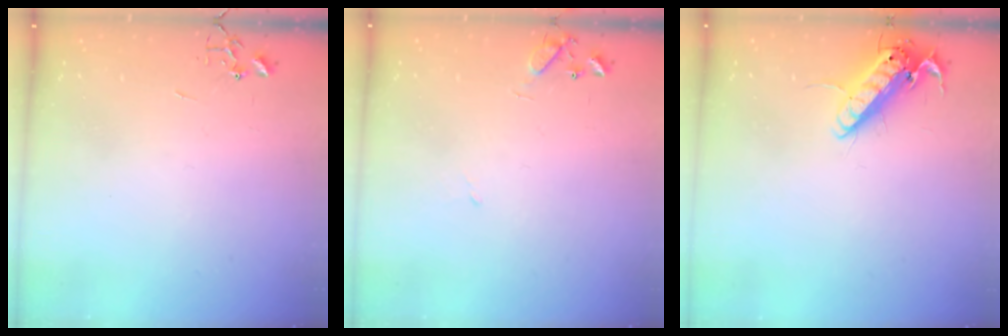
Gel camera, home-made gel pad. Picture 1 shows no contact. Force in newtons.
{"total": 8.6, "press": 8.5, "slide": 1.1}
{"total": 13.8, "press": 13.6, "slide": 2.3}